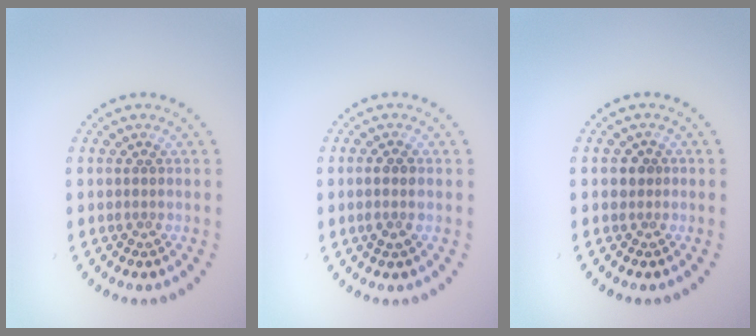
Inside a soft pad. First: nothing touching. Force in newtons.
{"total": 1.7, "press": 1.6, "slide": 0.6}
{"total": 1.3, "press": 1.1, "slide": 0.6}